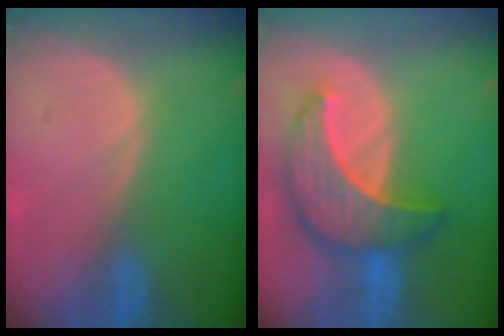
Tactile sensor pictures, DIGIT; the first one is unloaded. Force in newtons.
{"total": 9.6, "press": 9.5, "slide": 0.8}